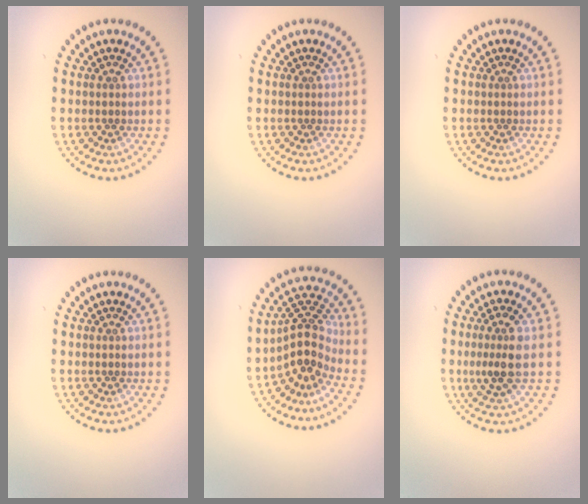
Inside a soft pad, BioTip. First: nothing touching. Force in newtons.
{"total": 0.0}
{"total": 0.0}
{"total": 0.0}
{"total": 4.1, "press": 3.0, "slide": 2.7}
{"total": 2.8, "press": 2.5, "slide": 1.2}